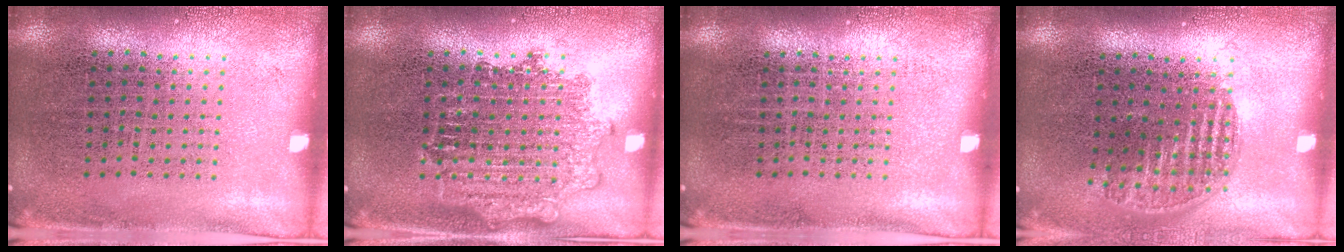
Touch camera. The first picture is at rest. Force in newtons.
{"total": 2.4, "press": 2.4, "slide": 0.3}
{"total": 0.0}
{"total": 1.2, "press": 1.0, "slide": 0.6}